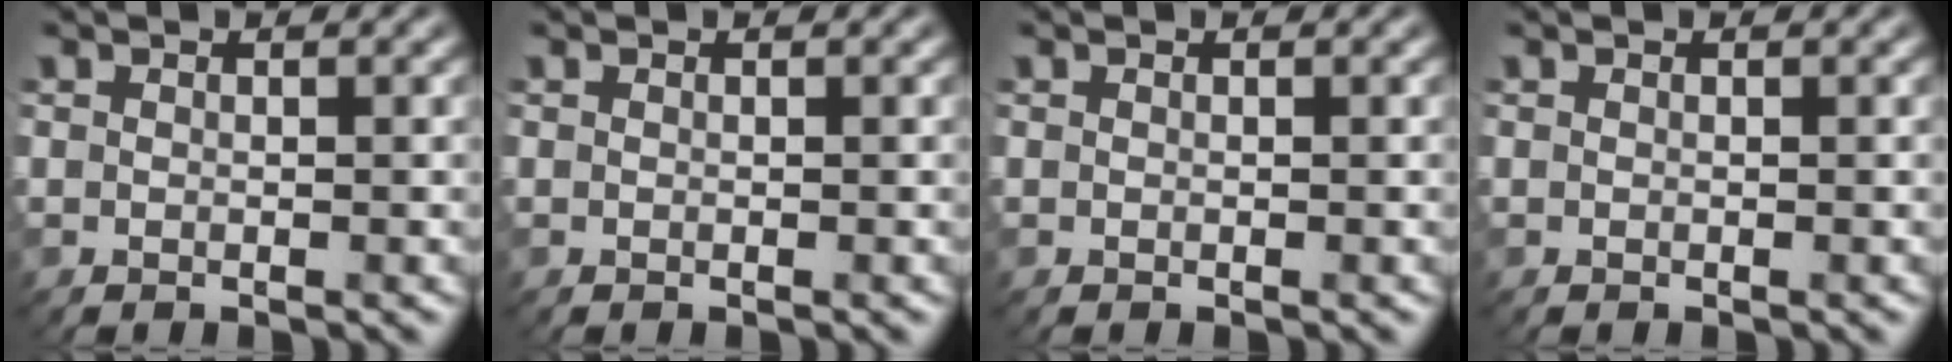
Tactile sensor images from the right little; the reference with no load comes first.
{"total": 0.0}
{"total": 0.0}
{"total": 0.0}